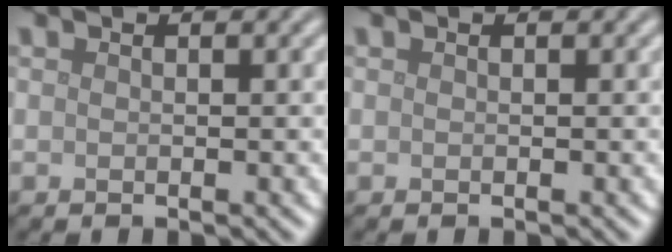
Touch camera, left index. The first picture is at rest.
{"total": 0.0}